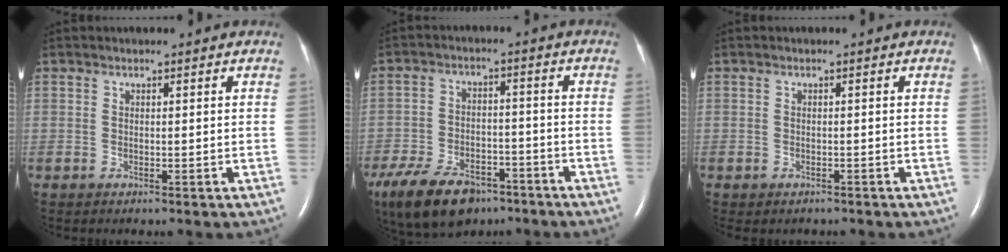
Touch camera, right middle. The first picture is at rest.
{"total": 11.7, "force": [-8.0, 6.0, 6.1], "torque": [-0.119, -0.007, -0.131]}
{"total": 1.6, "force": [-1.3, 0.9, 0.3], "torque": [-0.009, -0.001, -0.016]}